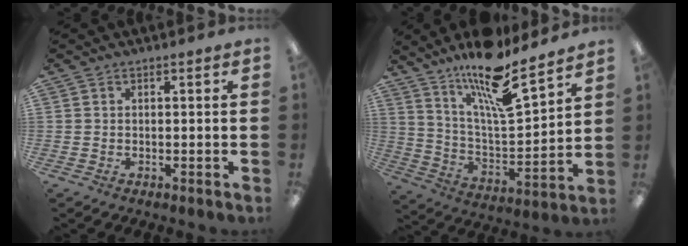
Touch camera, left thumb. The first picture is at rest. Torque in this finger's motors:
{"motor_torque": [0.69, 0.33, 1.52, -1.25, 0.37]}